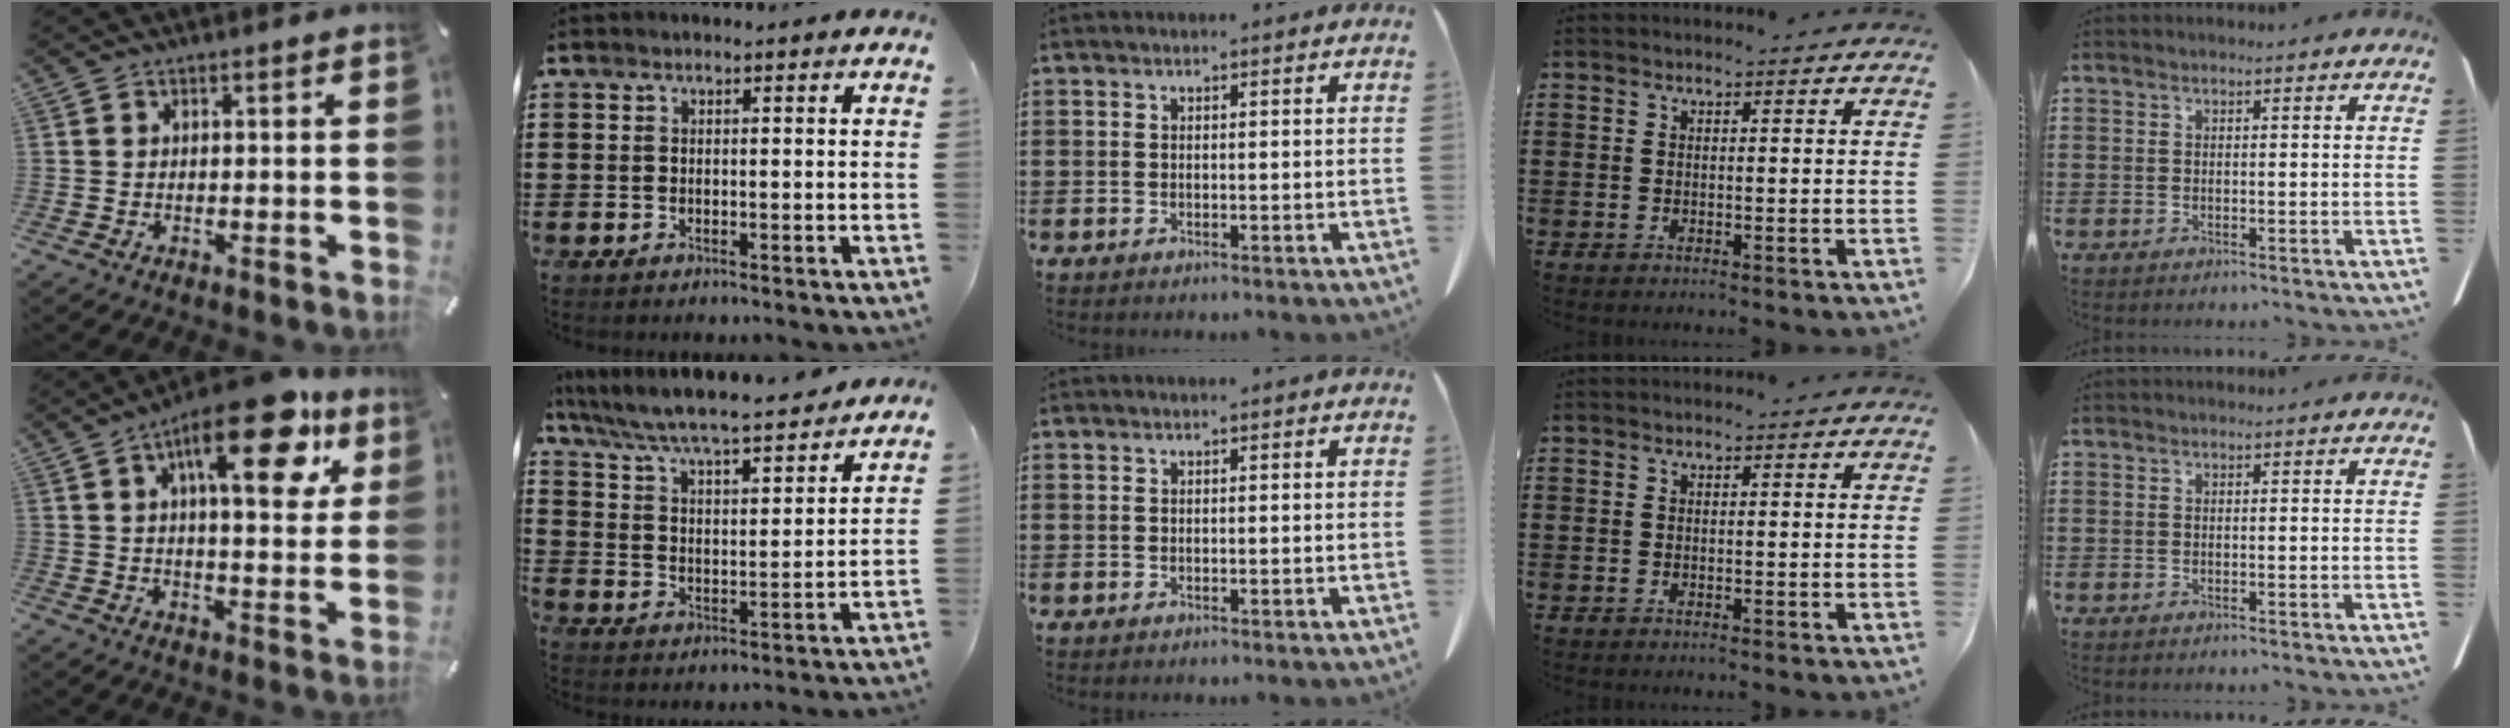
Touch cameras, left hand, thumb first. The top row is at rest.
{"thumb": {"total": 19.5, "force": [9.6, 7.2, 15.3], "torque": [-0.226, -0.037, 0.147]}, "index": {"total": 6.2, "force": [5.8, 0.0, 2.1], "torque": [-0.068, -0.044, 0.095]}}